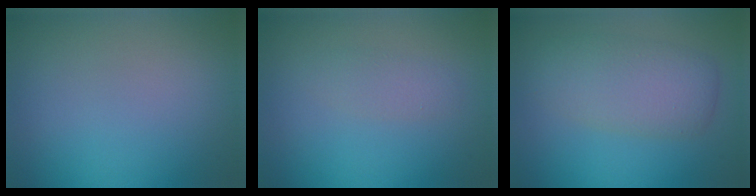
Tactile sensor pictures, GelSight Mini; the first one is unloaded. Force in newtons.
{"total": 1.5, "press": 1.5, "slide": 0.1}
{"total": 4.9, "press": 4.9, "slide": 0.1}